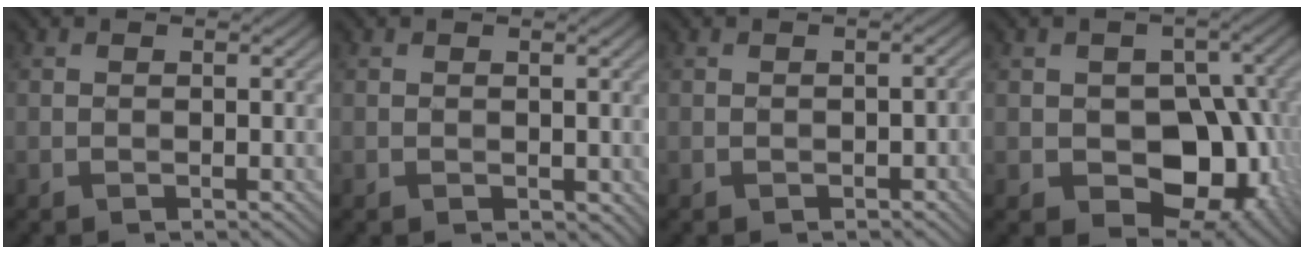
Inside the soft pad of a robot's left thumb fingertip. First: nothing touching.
{"total": 0.5, "force": [0.3, 0.4, 0.2], "torque": [-0.005, -0.002, 0.008]}
{"total": 1.0, "force": [-0.6, 0.6, 0.6], "torque": [-0.014, -0.004, -0.006]}
{"total": 11.8, "force": [-3.3, 8.3, 7.7], "torque": [-0.088, -0.009, -0.049]}